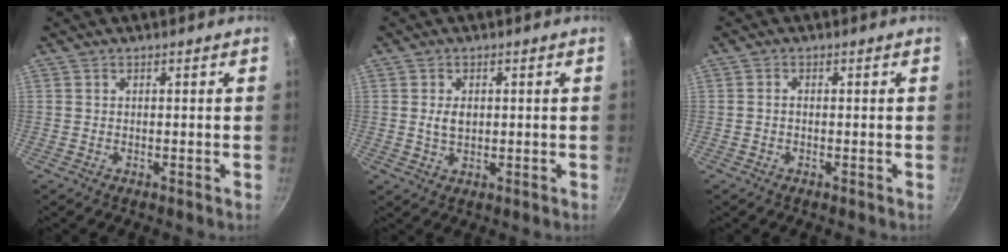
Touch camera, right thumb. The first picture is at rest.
{"total": 3.2, "force": [0.4, 2.1, 2.4], "torque": [-0.032, -0.002, 0.009]}
{"total": 0.8, "force": [-0.2, 0.5, 0.6], "torque": [-0.010, 0.006, -0.005]}